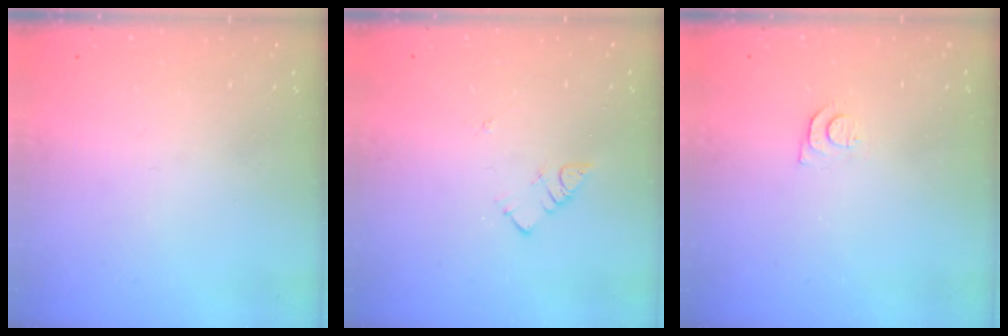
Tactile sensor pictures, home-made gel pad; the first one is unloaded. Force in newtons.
{"total": 3.2, "press": 3.1, "slide": 0.4}
{"total": 5.2, "press": 5.2, "slide": 0.6}